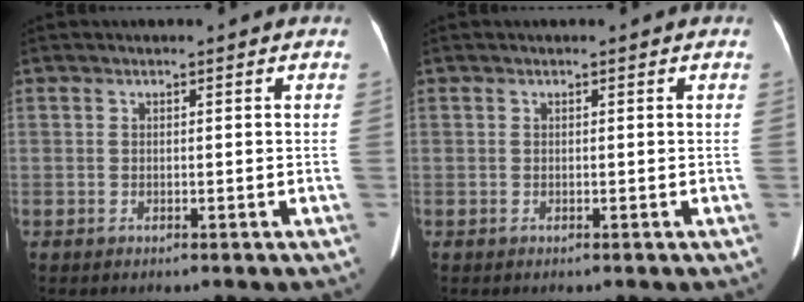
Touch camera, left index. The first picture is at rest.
{"total": 0.0}